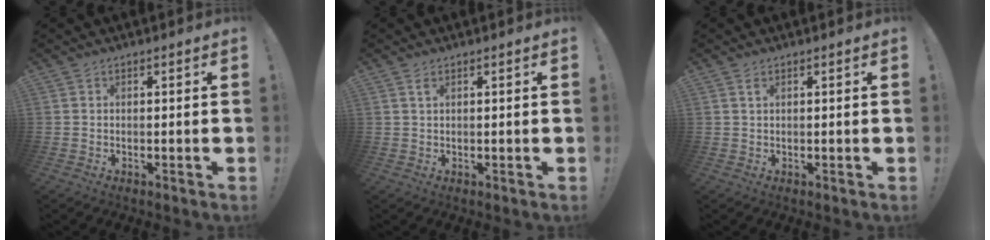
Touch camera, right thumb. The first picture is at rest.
{"total": 1.8, "force": [1.0, 0.7, 1.4], "torque": [-0.026, 0.001, 0.016]}
{"total": 1.5, "force": [0.8, 0.6, 1.1], "torque": [-0.020, 0.000, 0.012]}